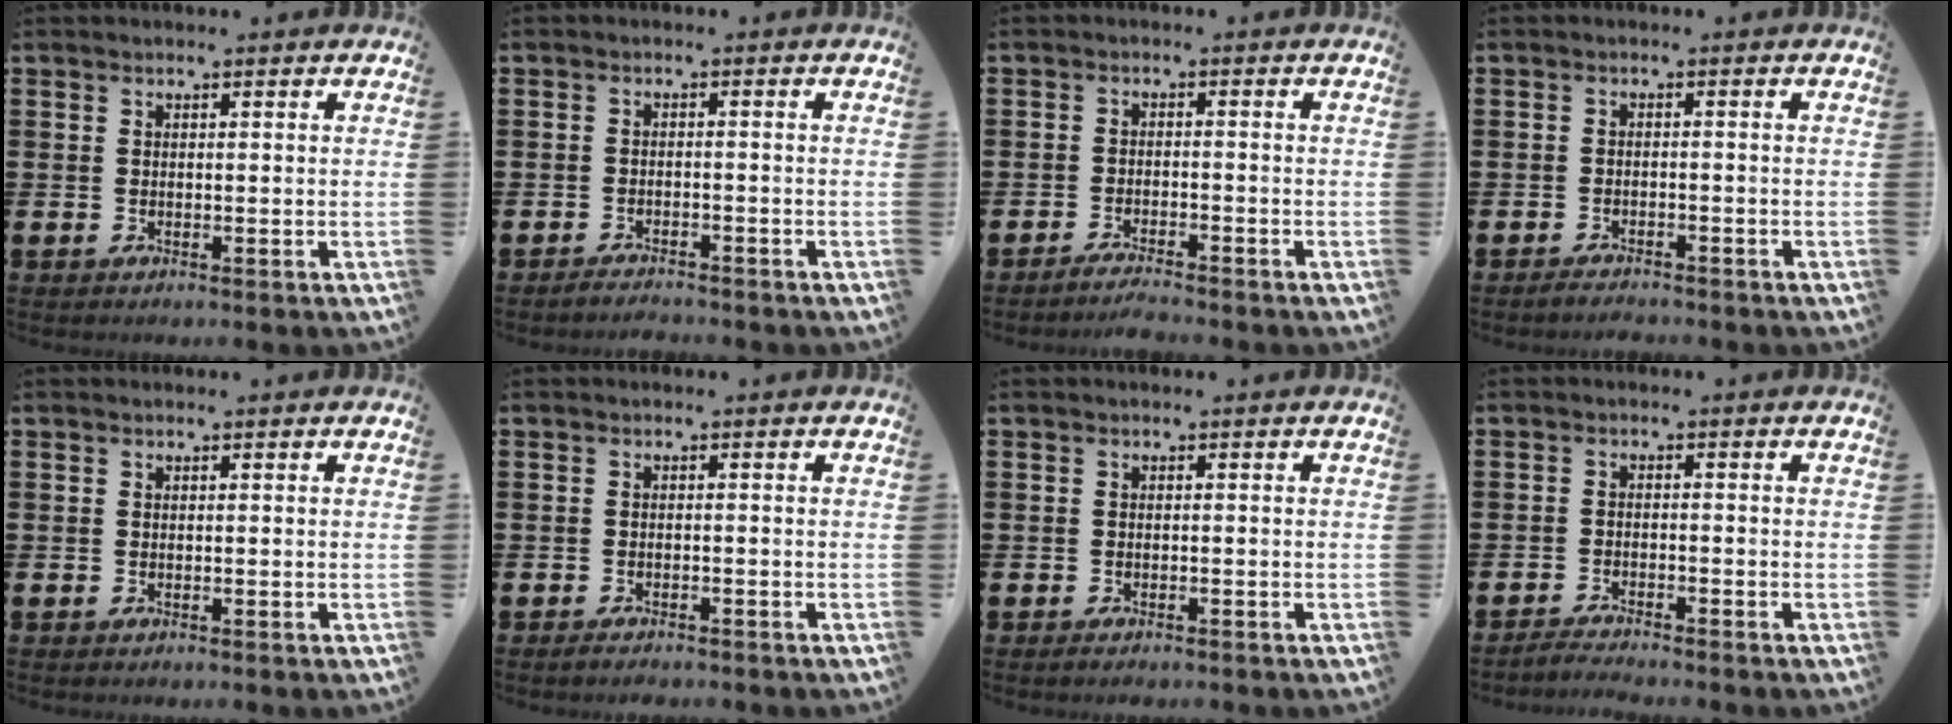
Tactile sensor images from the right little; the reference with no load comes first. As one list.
[{"total": 1.6, "force": [-1.6, 0.0, 0.0], "torque": [-0.004, 0.003, -0.033]}, {"total": 2.2, "force": [-2.1, -0.1, 0.6], "torque": [-0.010, 0.003, -0.041]}, {"total": 1.4, "force": [-1.4, 0.0, 0.0], "torque": [-0.004, 0.001, -0.029]}, {"total": 0.0}, {"total": 1.0, "force": [-1.0, 0.1, 0.2], "torque": [-0.007, -0.003, -0.019]}, {"total": 0.5, "force": [-0.5, 0.1, 0.2], "torque": [-0.005, -0.004, -0.009]}, {"total": 1.7, "force": [-1.6, -0.2, 0.2], "torque": [-0.003, 0.002, -0.032]}]